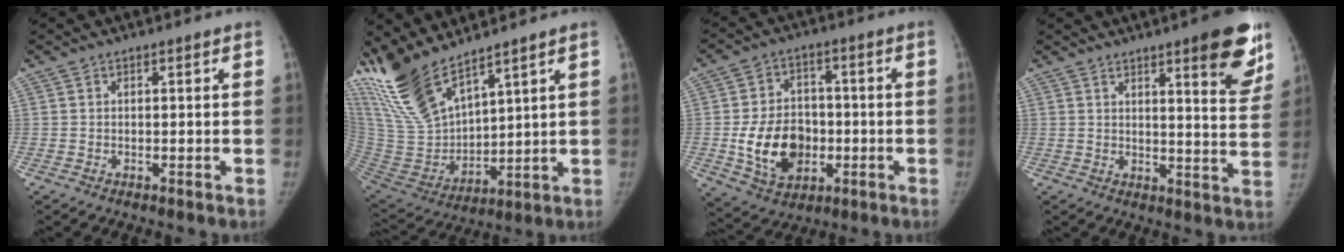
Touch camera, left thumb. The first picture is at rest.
{"total": 16.2, "force": [13.3, 4.2, 8.2], "torque": [-0.149, -0.067, 0.284]}
{"total": 13.3, "force": [-2.4, 10.0, 8.5], "torque": [-0.109, 0.010, -0.032]}
{"total": 12.3, "force": [7.4, 2.5, 9.5], "torque": [-0.088, -0.041, 0.093]}